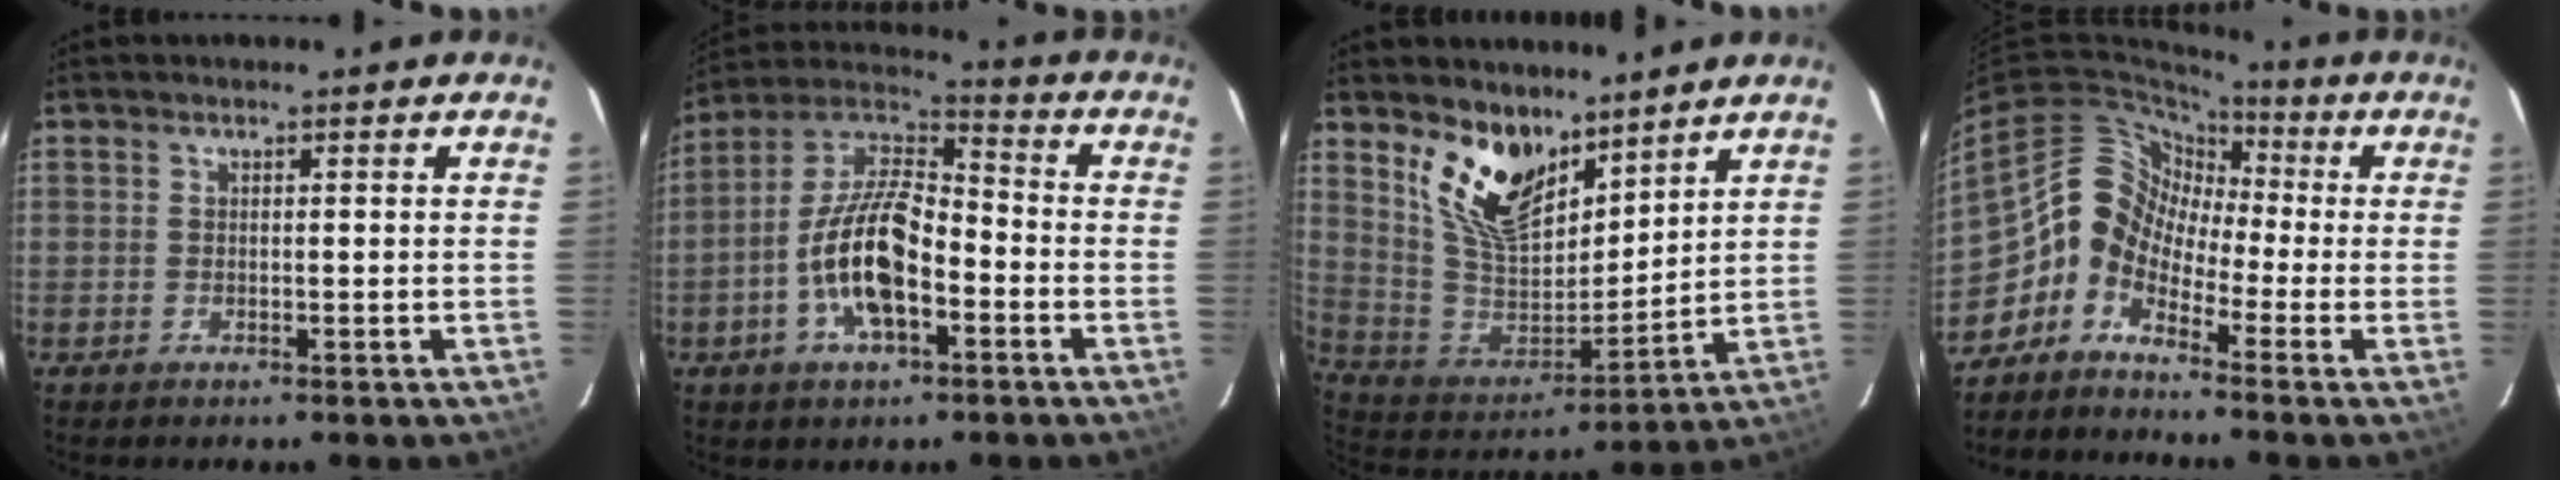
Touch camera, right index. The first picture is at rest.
{"total": 15.0, "force": [-5.0, 6.3, 12.6], "torque": [-0.255, 0.005, -0.097]}
{"total": 15.3, "force": [10.2, 7.7, 8.5], "torque": [-0.174, 0.001, 0.208]}
{"total": 9.0, "force": [-3.3, 7.4, 3.8], "torque": [-0.065, 0.036, -0.102]}